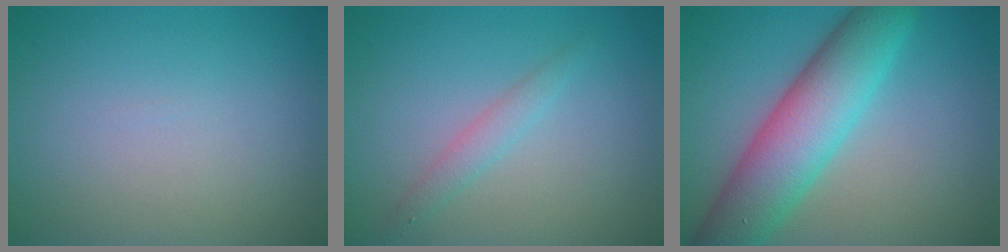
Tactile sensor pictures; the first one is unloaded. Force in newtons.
{"total": 1.6, "press": 1.6, "slide": 0.0}
{"total": 8.4, "press": 8.4, "slide": 0.2}